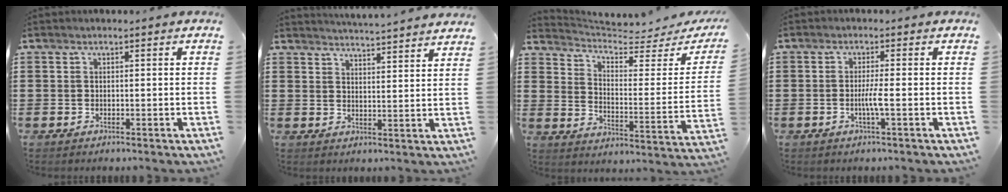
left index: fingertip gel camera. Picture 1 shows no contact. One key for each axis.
{"total": 3.9, "fx": 3.8, "fy": -0.8, "fz": 0.1, "tx": -0.017, "ty": -0.025, "tz": 0.066}
{"total": 5.1, "fx": 4.5, "fy": 0.7, "fz": 2.4, "tx": -0.071, "ty": -0.036, "tz": 0.074}
{"total": 2.9, "fx": -0.7, "fy": -0.2, "fz": 2.8, "tx": -0.057, "ty": -0.007, "tz": -0.017}